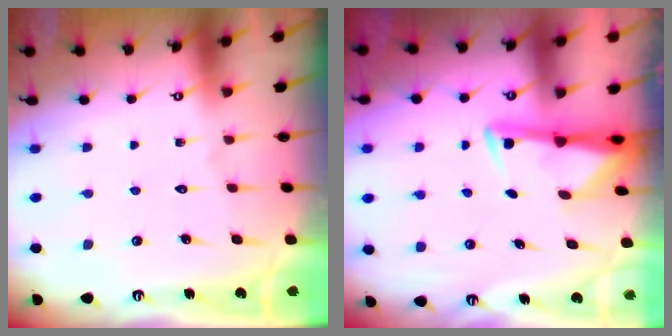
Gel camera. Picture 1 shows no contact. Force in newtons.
{"total": 2.8, "press": 2.8, "slide": 0.5}